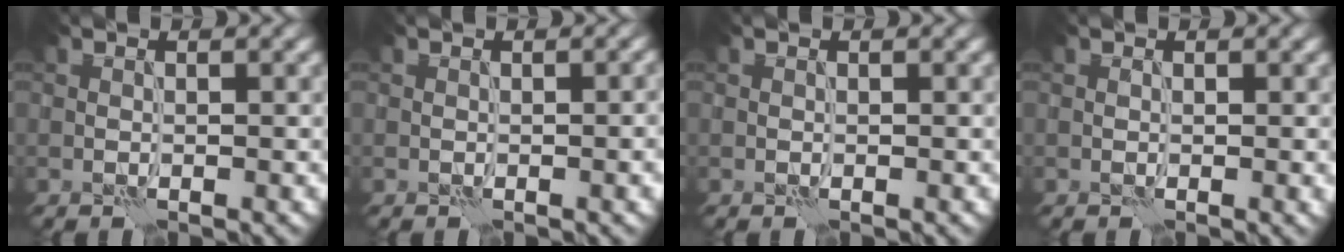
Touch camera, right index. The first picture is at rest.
{"total": 1.5, "force": [-0.2, 0.3, 1.5], "torque": [-0.018, 0.000, -0.003]}
{"total": 0.0}
{"total": 0.6, "force": [0.2, 0.2, 0.6], "torque": [-0.009, -0.001, 0.001]}